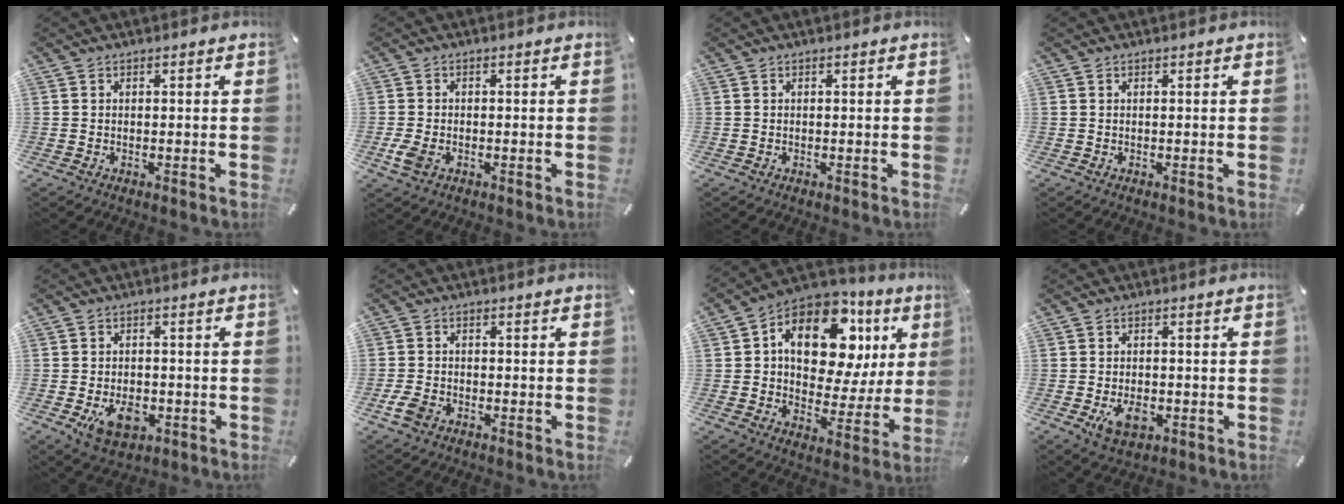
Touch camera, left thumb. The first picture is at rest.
{"total": 3.8, "force": [-1.3, 2.4, 2.6], "torque": [-0.070, -0.004, -0.028]}
{"total": 0.0}
{"total": 0.0}
{"total": 7.6, "force": [-2.4, 5.2, 5.0], "torque": [-0.084, 0.005, -0.042]}
{"total": 3.9, "force": [-1.8, 2.7, 2.1], "torque": [-0.054, 0.002, -0.037]}
{"total": 18.3, "force": [7.1, 11.1, 12.8], "torque": [-0.195, -0.032, 0.122]}
{"total": 6.5, "force": [-2.1, 4.2, 4.4], "torque": [-0.078, 0.001, -0.040]}